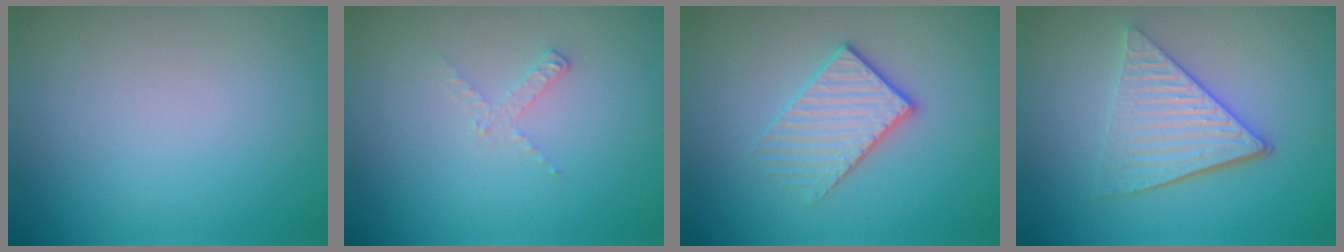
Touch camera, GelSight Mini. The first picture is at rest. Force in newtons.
{"total": 1.1, "press": 1.1, "slide": 0.2}
{"total": 2.6, "press": 2.3, "slide": 1.2}
{"total": 4.5, "press": 3.5, "slide": 2.8}